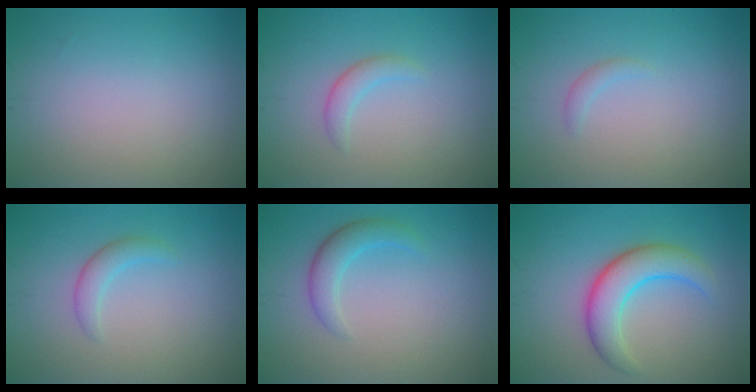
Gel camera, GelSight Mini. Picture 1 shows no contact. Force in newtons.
{"total": 1.5, "press": 1.5, "slide": 0.1}
{"total": 0.8, "press": 0.8, "slide": 0.1}
{"total": 1.7, "press": 1.7, "slide": 0.2}
{"total": 2.5, "press": 2.5, "slide": 0.0}
{"total": 5.0, "press": 5.0, "slide": 0.2}